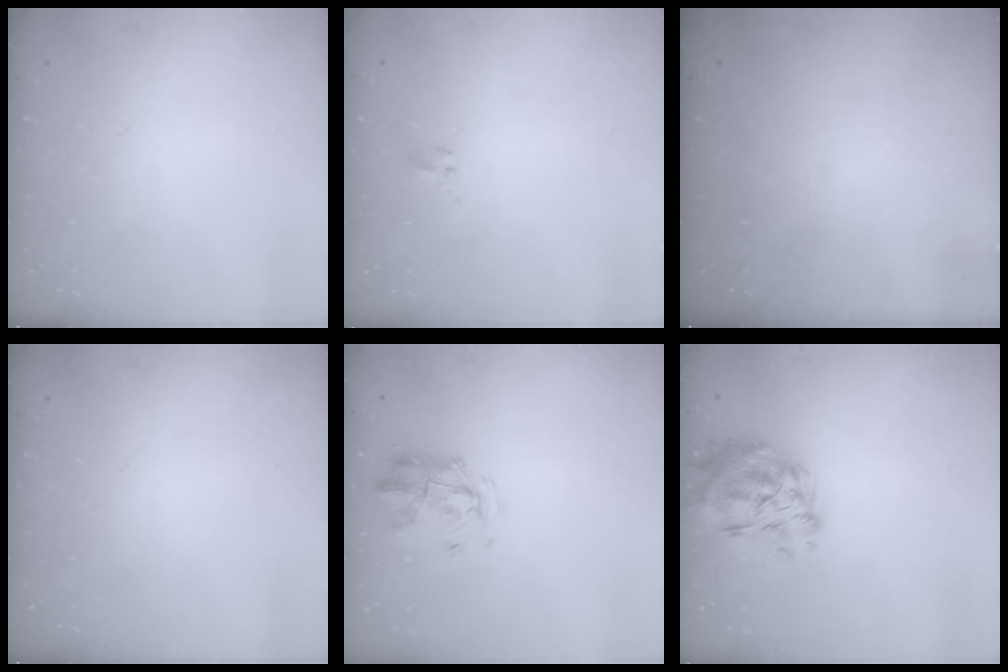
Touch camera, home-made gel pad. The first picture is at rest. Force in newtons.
{"total": 1.0, "press": 0.8, "slide": 0.6}
{"total": 0.0}
{"total": 0.0}
{"total": 3.4, "press": 3.0, "slide": 1.5}
{"total": 15.5, "press": 14.9, "slide": 4.1}